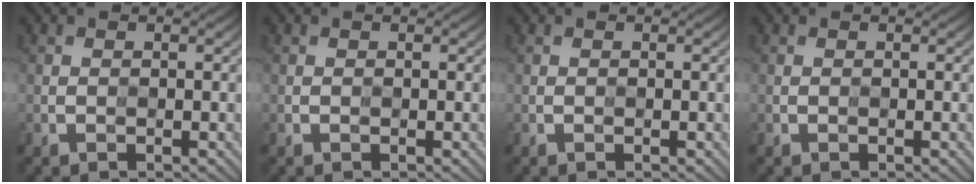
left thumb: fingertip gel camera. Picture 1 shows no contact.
{"total": 0.0}
{"total": 0.0}
{"total": 0.0}